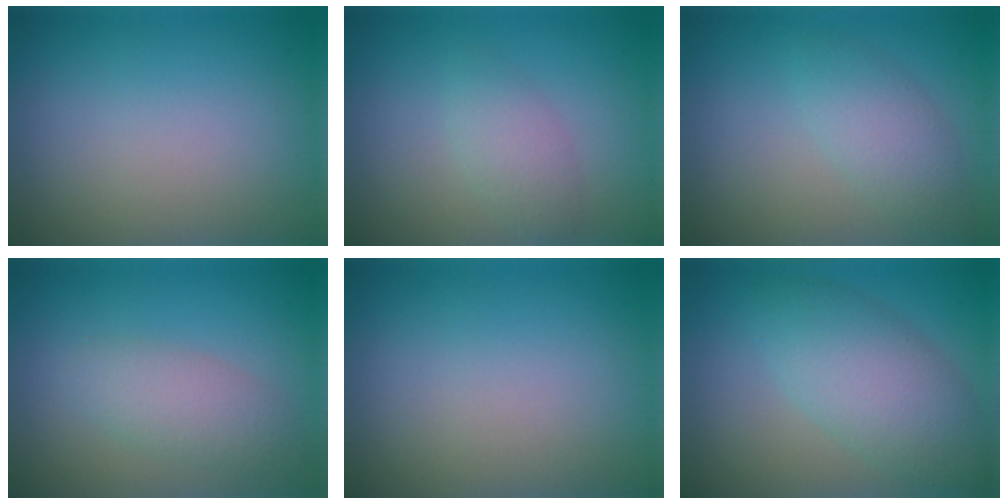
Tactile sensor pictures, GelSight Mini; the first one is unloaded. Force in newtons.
{"total": 2.0, "press": 2.0, "slide": 0.1}
{"total": 2.9, "press": 2.9, "slide": 0.2}
{"total": 3.0, "press": 3.0, "slide": 0.2}
{"total": 0.0}
{"total": 5.6, "press": 5.5, "slide": 0.4}